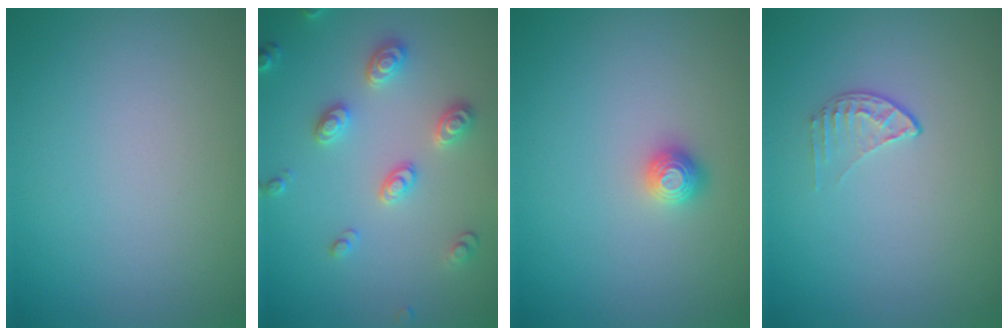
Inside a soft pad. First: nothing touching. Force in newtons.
{"total": 2.9, "press": 2.8, "slide": 0.4}
{"total": 1.1, "press": 1.0, "slide": 0.3}
{"total": 1.1, "press": 0.7, "slide": 0.9}